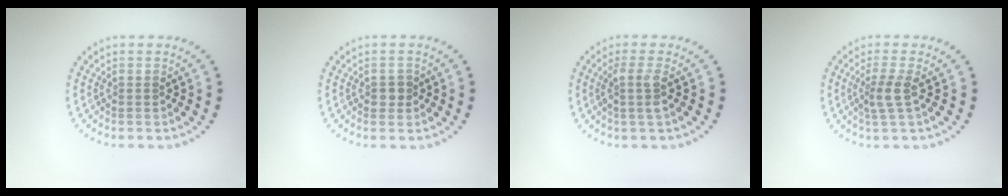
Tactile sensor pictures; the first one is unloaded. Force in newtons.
{"total": 1.2, "press": 1.1, "slide": 0.4}
{"total": 2.0, "press": 1.6, "slide": 1.2}
{"total": 2.0, "press": 1.6, "slide": 1.2}